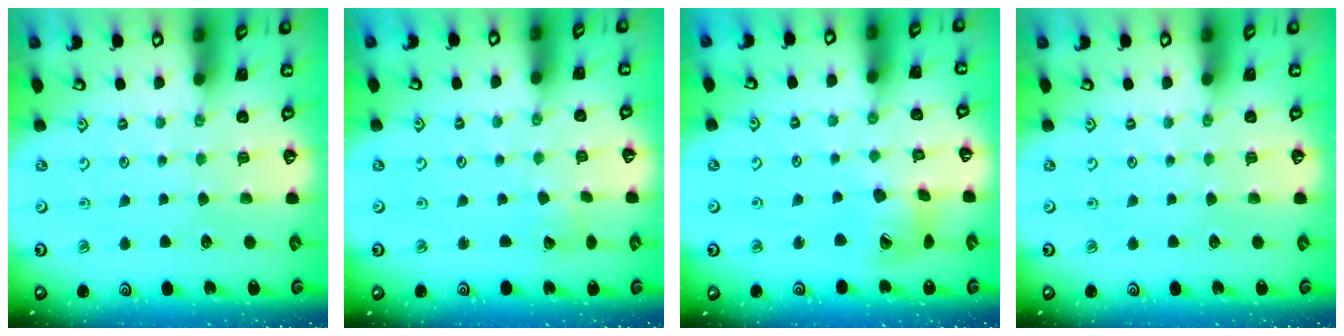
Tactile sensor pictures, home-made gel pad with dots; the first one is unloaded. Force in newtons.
{"total": 2.6, "press": 2.6, "slide": 0.3}
{"total": 13.3, "press": 13.2, "slide": 1.7}
{"total": 0.0}